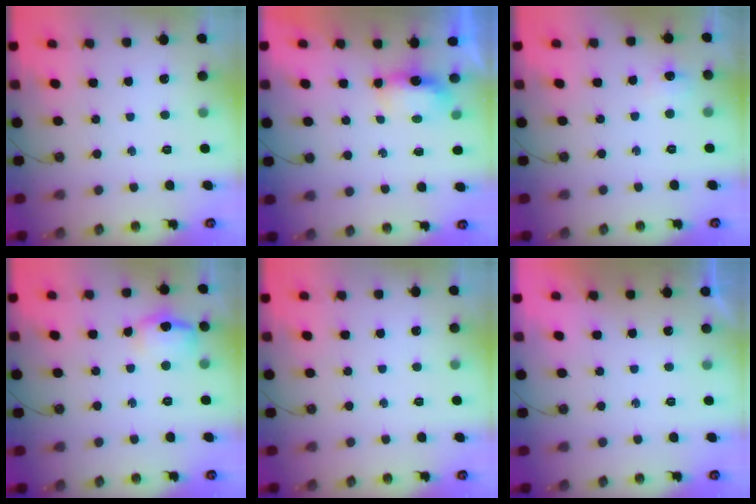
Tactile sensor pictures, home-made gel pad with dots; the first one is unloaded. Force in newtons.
{"total": 5.4, "press": 5.3, "slide": 0.8}
{"total": 6.7, "press": 6.7, "slide": 0.7}
{"total": 11.2, "press": 11.2, "slide": 1.4}
{"total": 0.0}
{"total": 0.0}